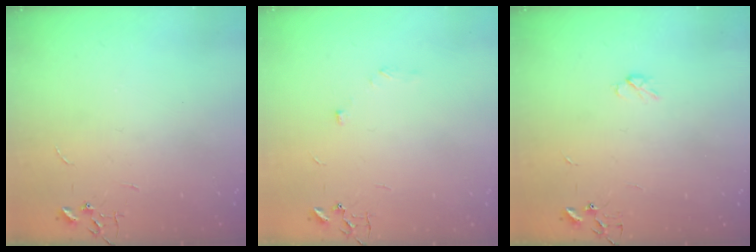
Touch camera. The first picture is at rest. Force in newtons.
{"total": 5.6, "press": 5.6, "slide": 0.7}
{"total": 4.0, "press": 3.9, "slide": 0.7}